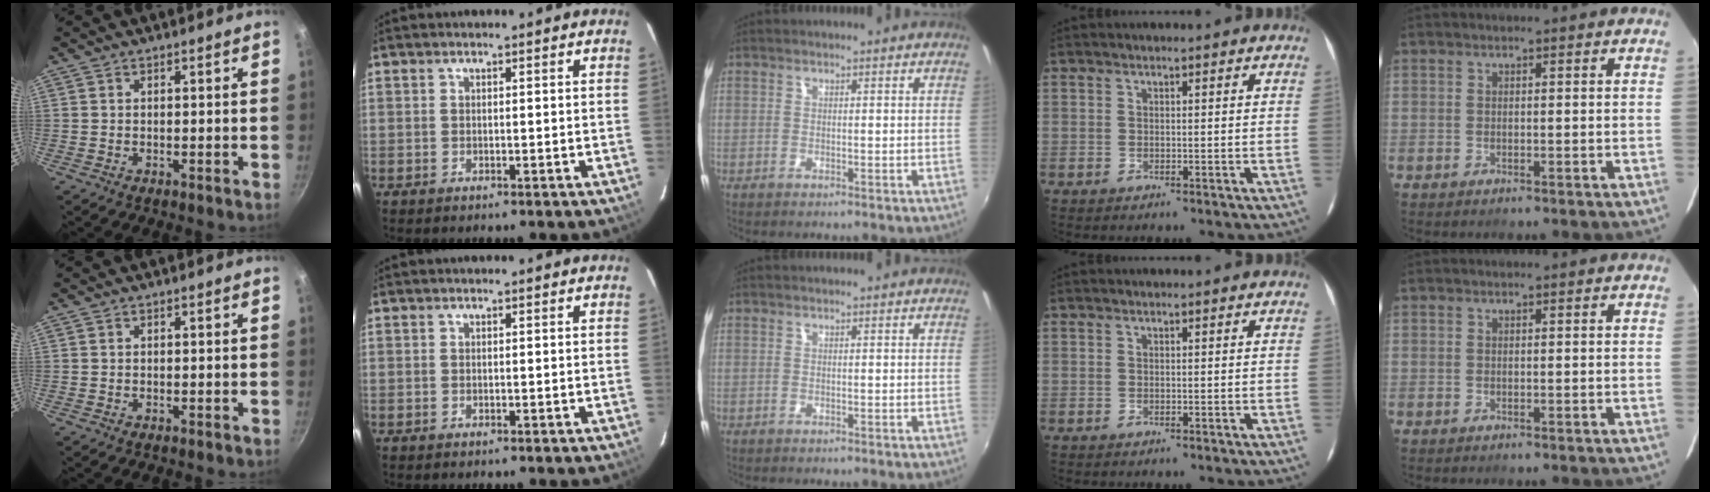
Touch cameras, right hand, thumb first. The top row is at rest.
{}